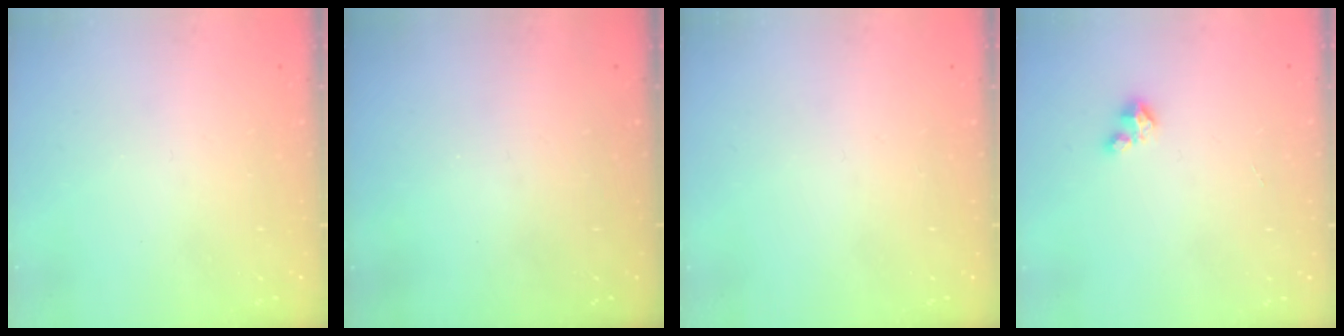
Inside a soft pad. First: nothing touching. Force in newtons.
{"total": 0.0}
{"total": 0.0}
{"total": 1.5, "press": 1.5, "slide": 0.2}